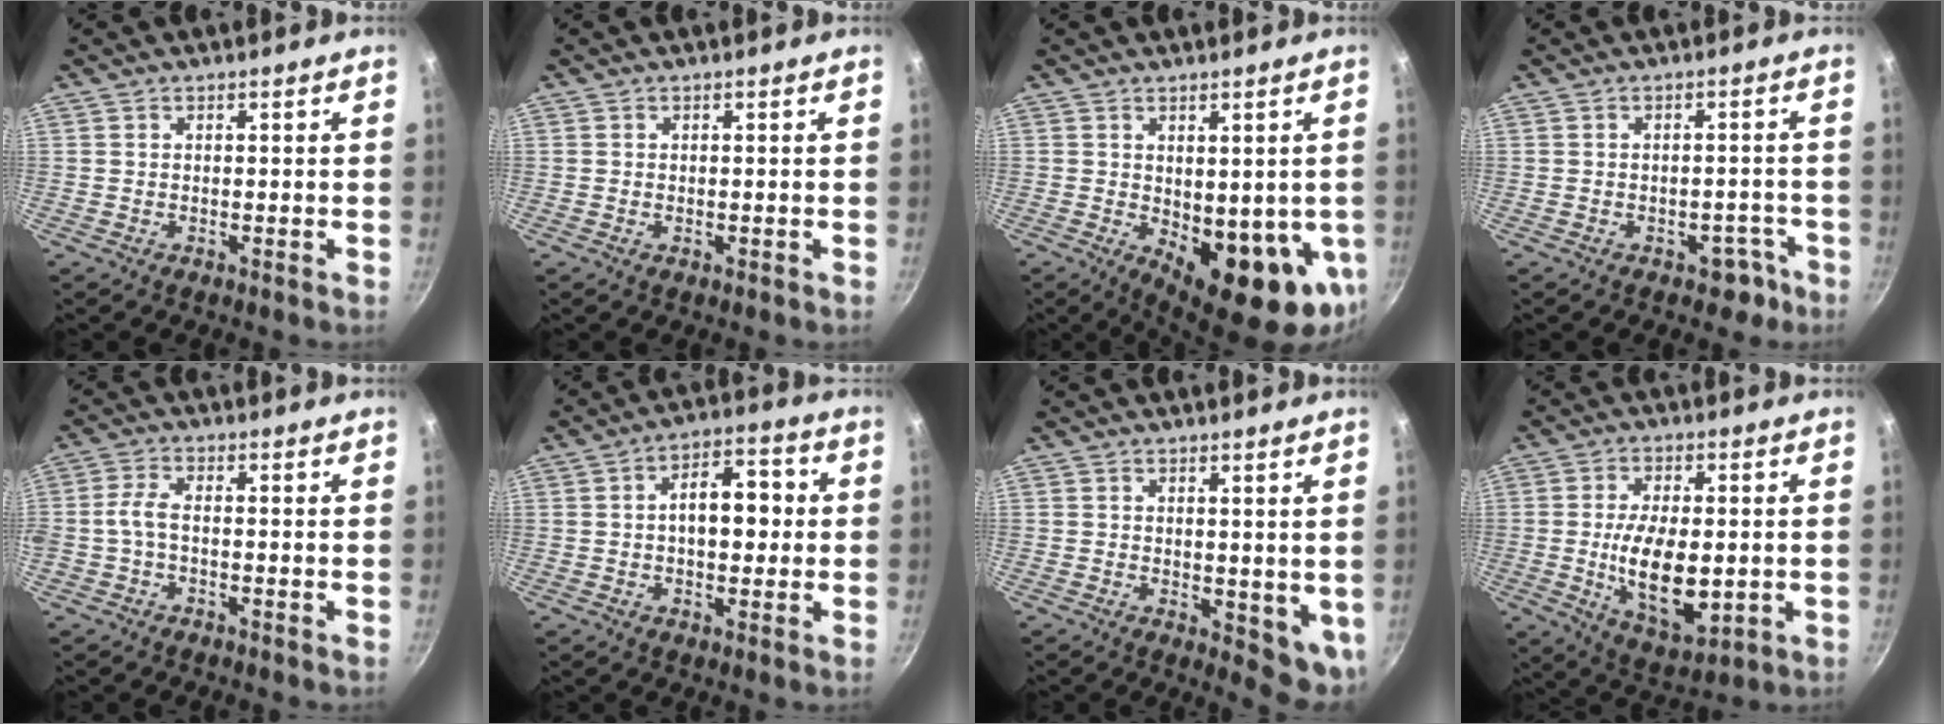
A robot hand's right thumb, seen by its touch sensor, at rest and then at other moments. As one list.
[{"total": 0.0}, {"total": 16.5, "force": [-5.0, 7.0, 14.1], "torque": [-0.136, -0.014, -0.041]}, {"total": 4.2, "force": [-2.6, 2.7, 1.9], "torque": [-0.004, 0.026, -0.029]}, {"total": 3.8, "force": [-0.8, 1.9, 3.2], "torque": [-0.073, 0.010, -0.021]}, {"total": 9.7, "force": [0.6, 5.5, 8.0], "torque": [-0.101, 0.022, 0.005]}, {"total": 6.1, "force": [0.2, 2.6, 5.5], "torque": [-0.052, -0.017, 0.009]}, {"total": 13.4, "force": [-1.4, 6.6, 11.6], "torque": [-0.186, -0.014, -0.012]}]